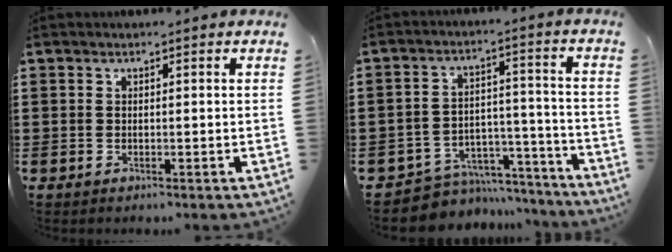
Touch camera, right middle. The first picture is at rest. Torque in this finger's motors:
{"motor_torque": [-0.20, -0.01, 0.01, -0.02]}